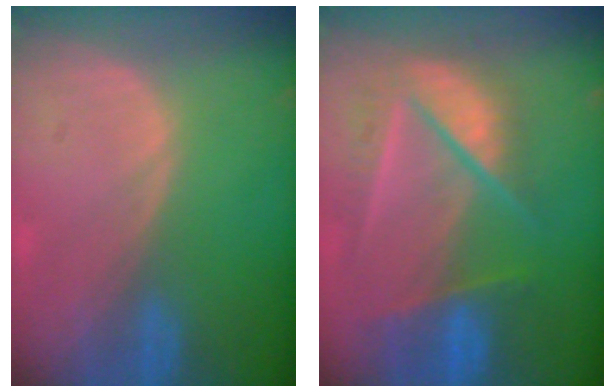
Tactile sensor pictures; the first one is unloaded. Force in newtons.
{"total": 9.7, "press": 8.2, "slide": 5.1}